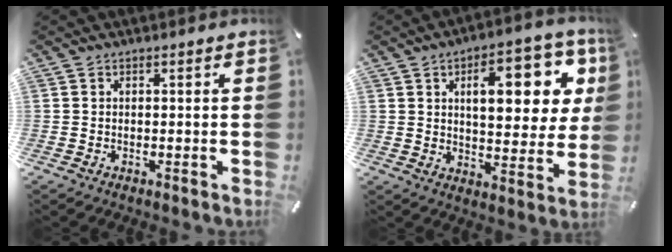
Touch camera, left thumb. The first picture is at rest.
{"total": 18.0, "force": [6.8, 8.7, 14.3], "torque": [-0.194, -0.017, 0.104]}